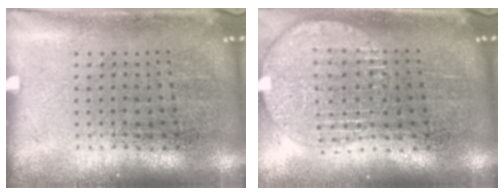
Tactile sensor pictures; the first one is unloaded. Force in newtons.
{"total": 1.7, "press": 1.5, "slide": 0.9}